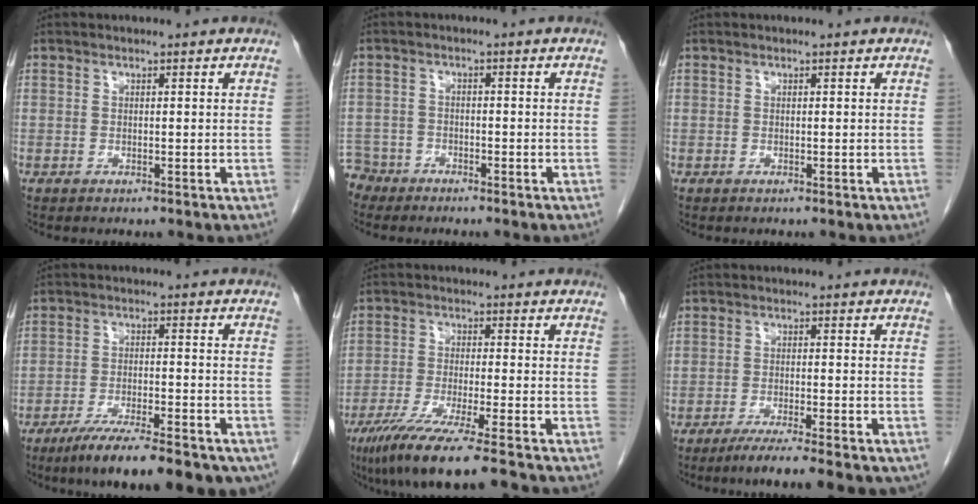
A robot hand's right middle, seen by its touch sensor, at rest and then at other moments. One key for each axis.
{"total": 4.4, "fx": -3.8, "fy": 2.0, "fz": -0.7, "tx": 0.019, "ty": -0.001, "tz": -0.077}
{"total": 0.0}
{"total": 15.6, "fx": -11.7, "fy": 3.1, "fz": 9.9, "tx": -0.113, "ty": -0.012, "tz": -0.173}
{"total": 11.2, "fx": -8.2, "fy": -0.5, "fz": 7.6, "tx": -0.126, "ty": -0.033, "tz": -0.135}
{"total": 8.7, "fx": -6.6, "fy": 0.5, "fz": 5.6, "tx": -0.073, "ty": -0.016, "tz": -0.096}